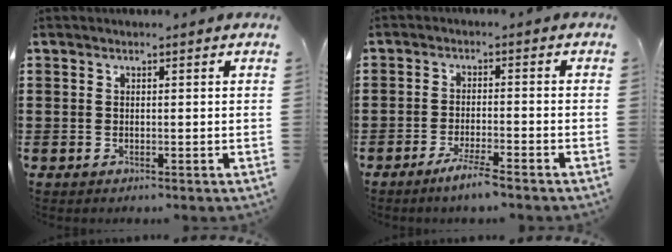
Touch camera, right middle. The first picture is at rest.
{"total": 3.8, "force": [-2.9, 0.0, 2.4], "torque": [-0.044, -0.002, -0.053]}